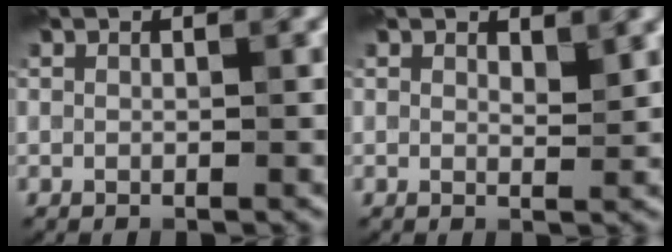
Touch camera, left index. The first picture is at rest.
{"total": 1.3, "force": [1.0, 0.5, 0.7], "torque": [-0.009, -0.003, 0.018]}